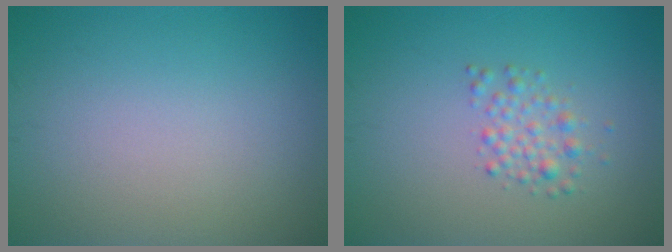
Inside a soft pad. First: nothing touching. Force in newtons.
{"total": 1.9, "press": 1.8, "slide": 0.1}